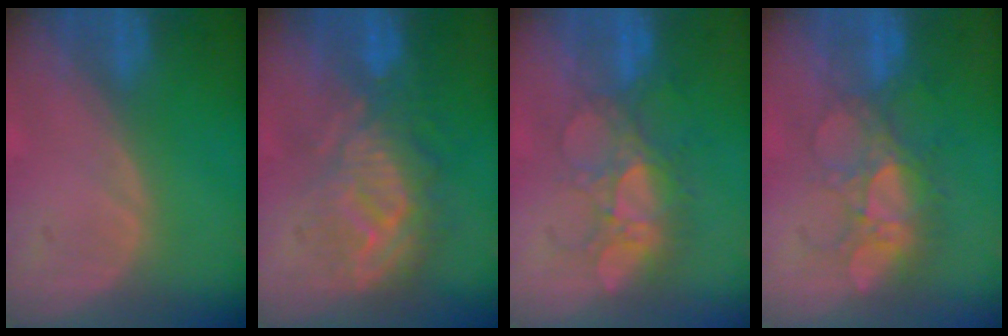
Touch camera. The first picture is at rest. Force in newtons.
{"total": 9.0, "press": 8.9, "slide": 1.7}
{"total": 6.8, "press": 6.6, "slide": 1.6}
{"total": 6.8, "press": 6.6, "slide": 1.6}